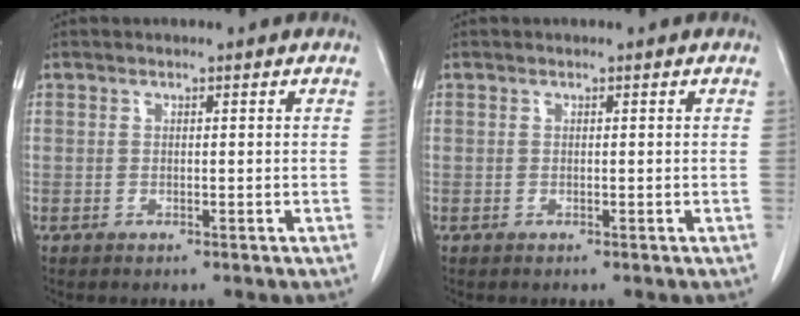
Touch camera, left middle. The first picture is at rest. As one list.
[{"total": 0.0}]